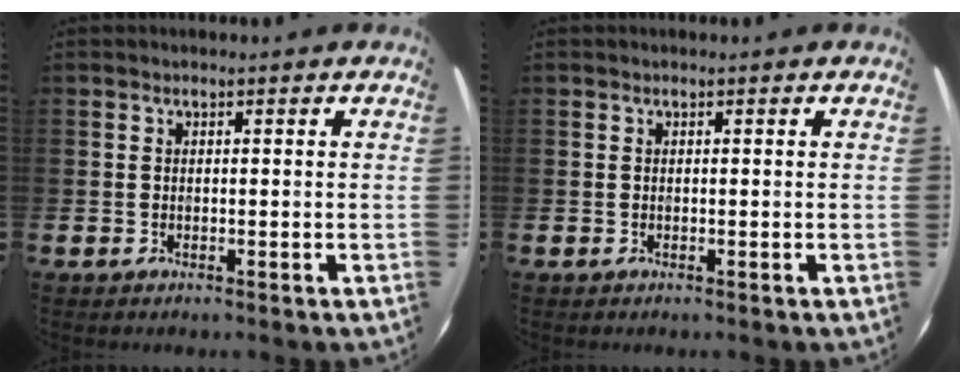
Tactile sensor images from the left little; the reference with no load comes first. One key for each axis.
{"total": 0.0}